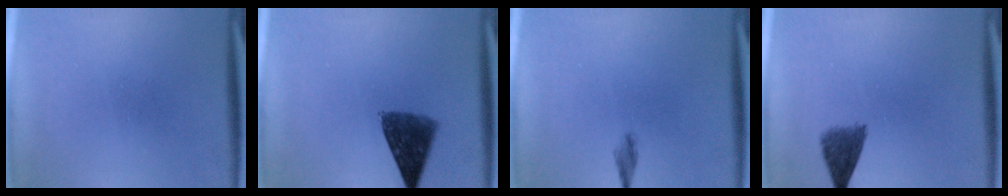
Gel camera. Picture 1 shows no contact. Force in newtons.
{"total": 8.2}
{"total": 1.3}
{"total": 4.0}